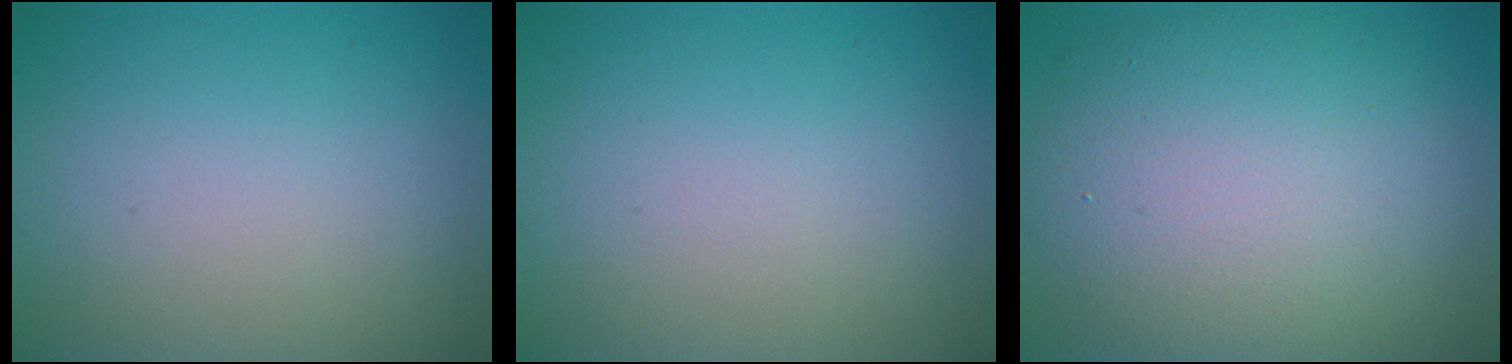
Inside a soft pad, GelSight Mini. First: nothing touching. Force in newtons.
{"total": 0.0}
{"total": 11.4, "press": 11.4, "slide": 0.8}